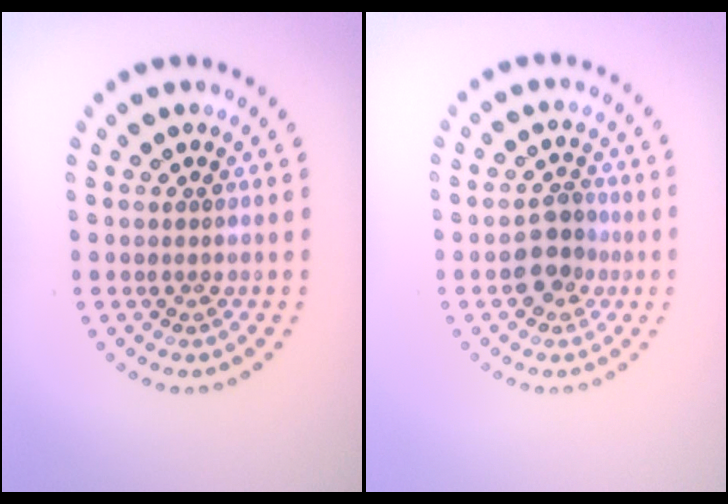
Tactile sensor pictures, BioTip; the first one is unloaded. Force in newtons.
{"total": 3.3, "press": 3.1, "slide": 1.1}